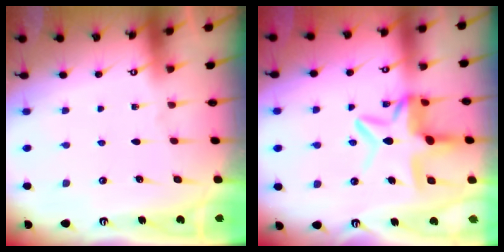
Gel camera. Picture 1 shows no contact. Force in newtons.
{"total": 11.5, "press": 11.4, "slide": 1.4}